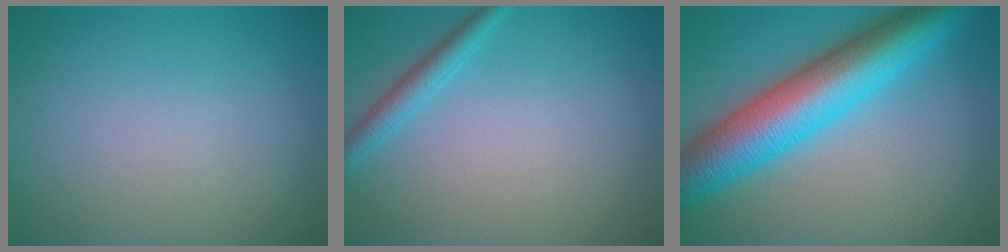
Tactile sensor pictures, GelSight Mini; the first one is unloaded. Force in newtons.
{"total": 2.0, "press": 2.0, "slide": 0.1}
{"total": 10.3, "press": 10.3, "slide": 0.2}